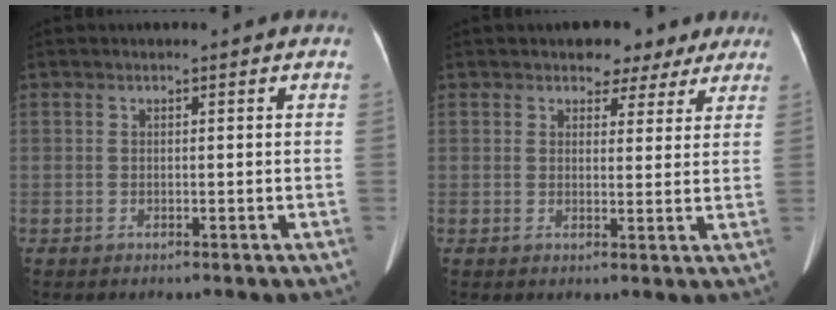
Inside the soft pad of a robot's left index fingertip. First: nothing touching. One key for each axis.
{"total": 5.7, "fx": 4.3, "fy": 3.4, "fz": 1.3, "tx": -0.005, "ty": 0.005, "tz": 0.047}